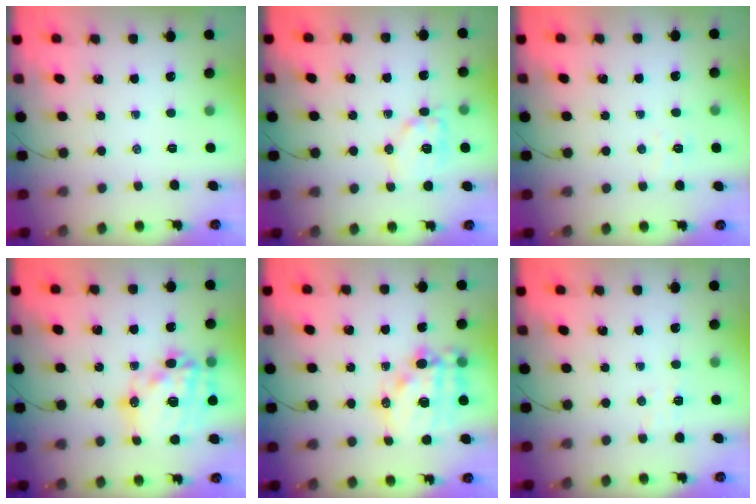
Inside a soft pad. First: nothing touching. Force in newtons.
{"total": 11.9, "press": 11.8, "slide": 1.1}
{"total": 3.0, "press": 2.9, "slide": 0.9}
{"total": 22.8, "press": 22.2, "slide": 4.9}
{"total": 16.1, "press": 15.7, "slide": 3.6}
{"total": 3.4, "press": 3.2, "slide": 1.1}